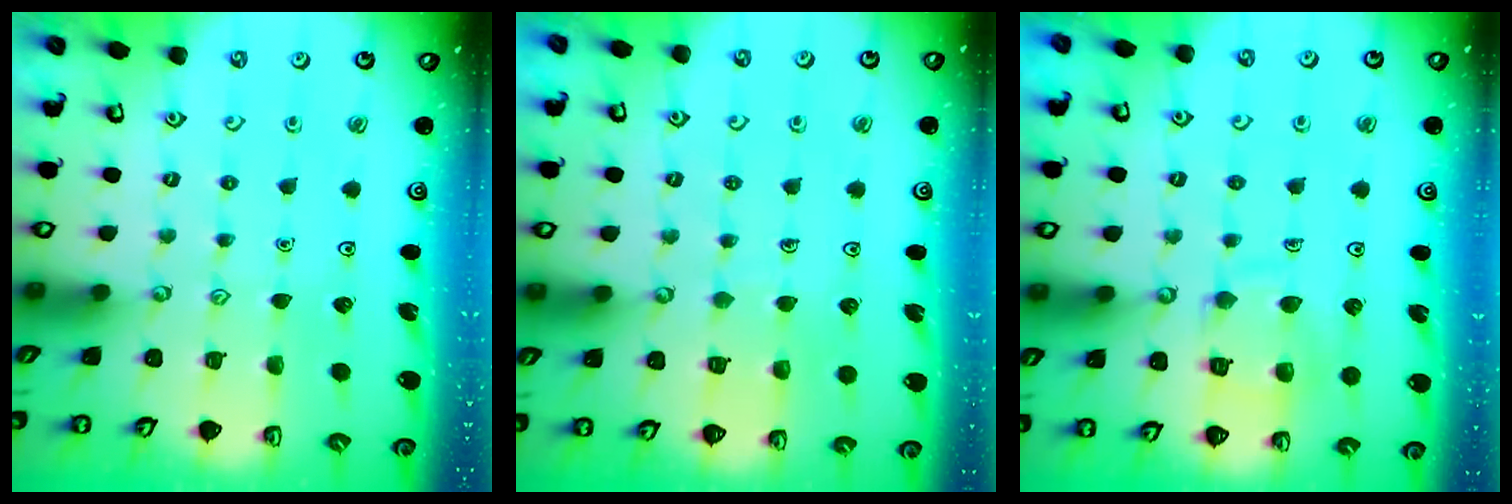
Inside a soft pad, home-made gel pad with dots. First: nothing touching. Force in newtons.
{"total": 5.6, "press": 5.6, "slide": 0.5}
{"total": 11.7, "press": 11.6, "slide": 1.3}